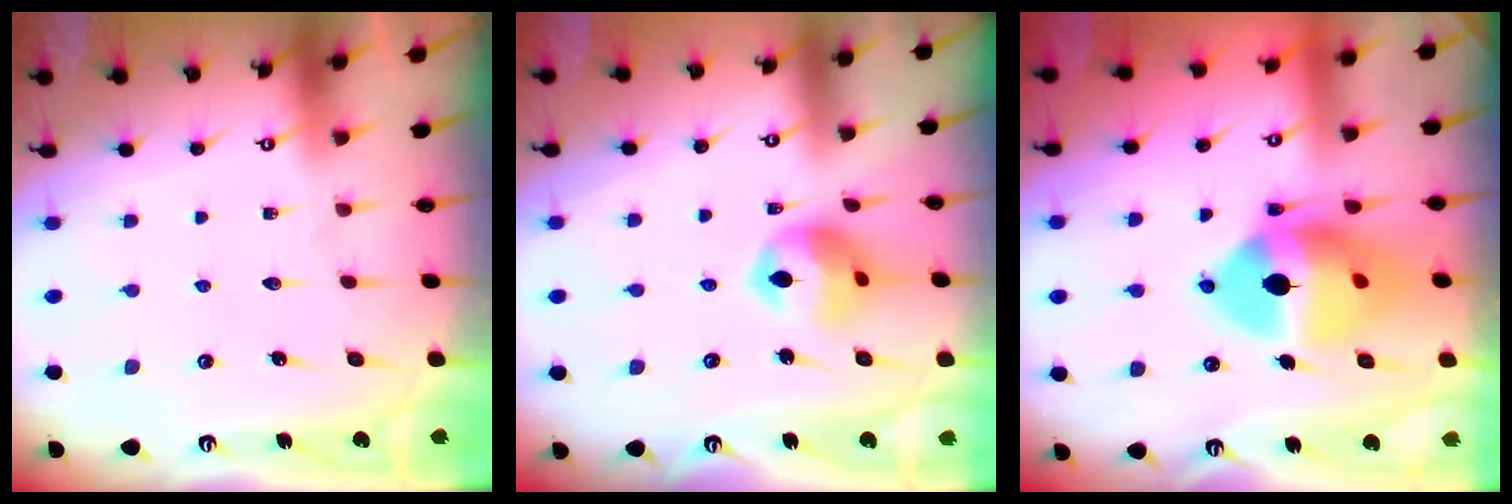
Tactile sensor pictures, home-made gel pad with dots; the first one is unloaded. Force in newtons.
{"total": 11.6, "press": 11.6, "slide": 1.1}
{"total": 16.7, "press": 16.4, "slide": 2.7}